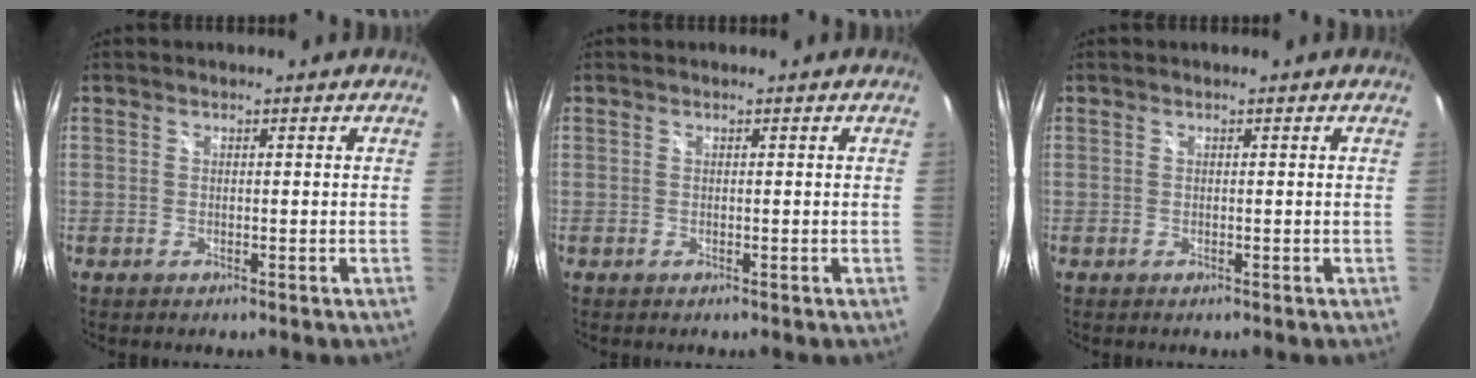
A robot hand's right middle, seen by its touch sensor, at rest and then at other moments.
{"total": 0.0}
{"total": 0.0}